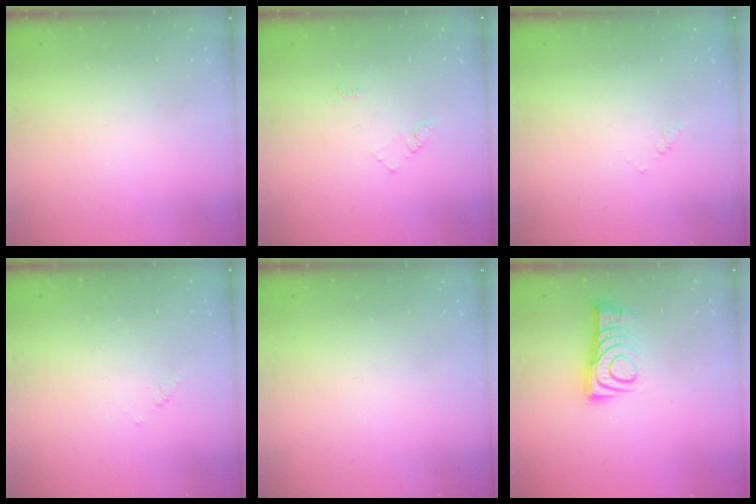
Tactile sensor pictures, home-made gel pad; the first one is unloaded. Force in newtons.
{"total": 5.9, "press": 5.8, "slide": 0.5}
{"total": 1.7, "press": 1.6, "slide": 0.3}
{"total": 2.7, "press": 2.7, "slide": 0.4}
{"total": 0.0}
{"total": 10.7, "press": 10.7, "slide": 0.4}